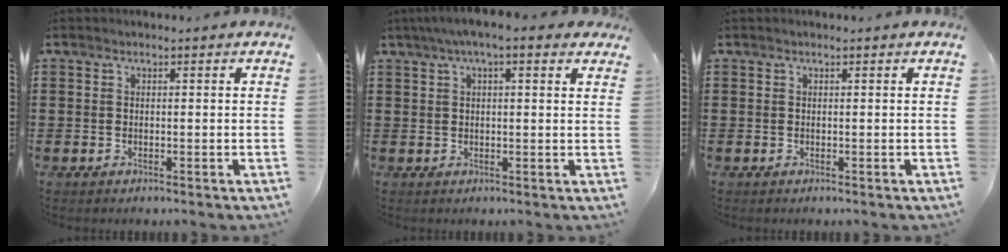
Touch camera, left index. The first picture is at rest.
{"total": 4.4, "force": [2.8, 0.6, 3.3], "torque": [-0.069, 0.006, 0.049]}
{"total": 0.0}